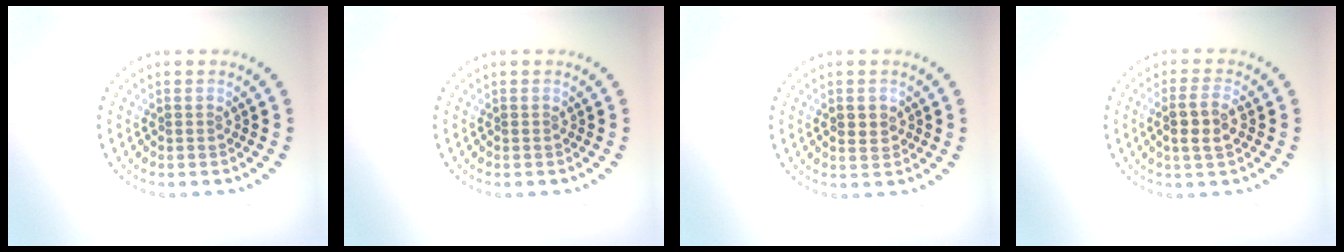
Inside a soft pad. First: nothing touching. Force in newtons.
{"total": 0.0}
{"total": 1.3, "press": 1.3, "slide": 0.3}
{"total": 2.8, "press": 2.6, "slide": 0.9}